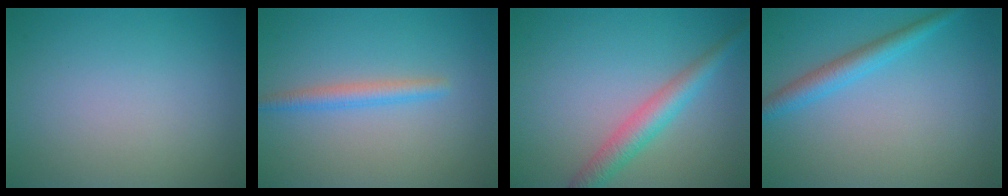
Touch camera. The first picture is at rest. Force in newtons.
{"total": 2.1, "press": 2.1, "slide": 0.2}
{"total": 3.5, "press": 3.5, "slide": 0.0}
{"total": 2.7, "press": 2.7, "slide": 0.2}